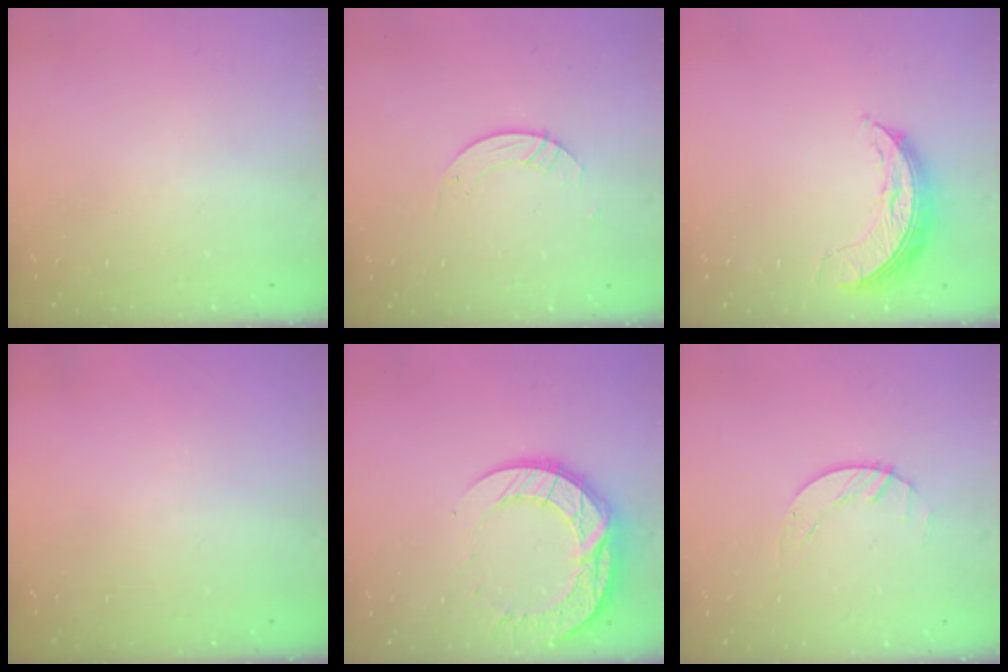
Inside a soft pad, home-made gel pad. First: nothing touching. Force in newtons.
{"total": 2.2, "press": 2.2, "slide": 0.2}
{"total": 7.7, "press": 7.7, "slide": 0.3}
{"total": 0.0}
{"total": 15.4, "press": 15.4, "slide": 1.2}
{"total": 1.7, "press": 1.7, "slide": 0.1}